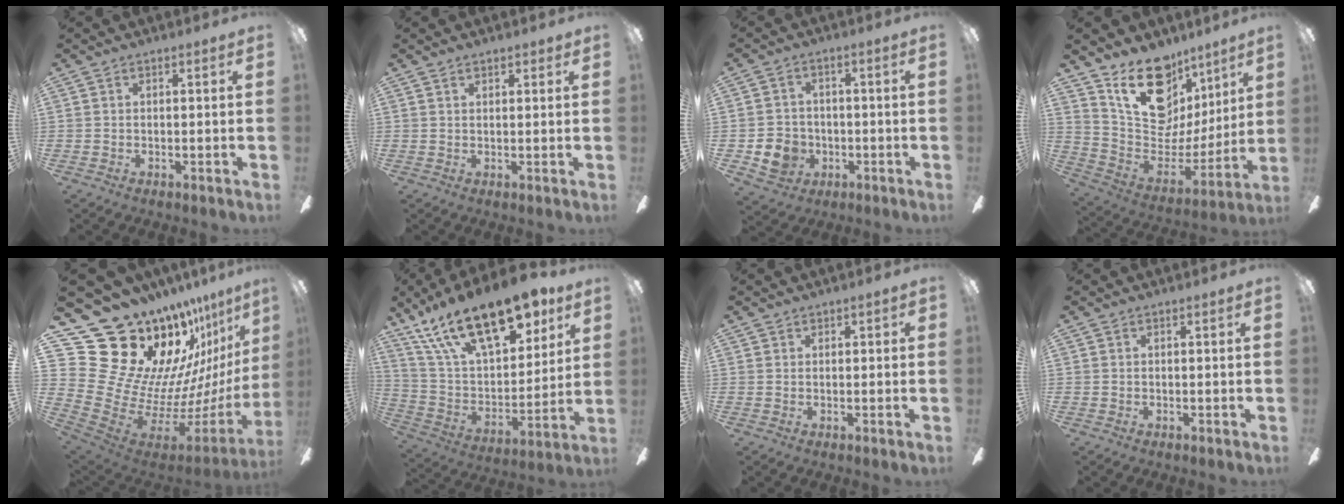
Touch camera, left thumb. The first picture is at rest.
{"total": 1.5, "force": [1.2, 0.7, 0.5], "torque": [-0.011, 0.000, 0.023]}
{"total": 7.2, "force": [-2.3, 6.5, 2.3], "torque": [-0.062, 0.017, -0.039]}
{"total": 22.1, "force": [13.5, 13.7, 10.9], "torque": [-0.167, -0.086, 0.252]}
{"total": 25.3, "force": [16.4, 15.0, 12.2], "torque": [-0.204, -0.188, 0.359]}
{"total": 24.0, "force": [15.5, 10.9, 14.7], "torque": [-0.262, -0.085, 0.271]}
{"total": 0.9, "force": [0.7, 0.6, 0.1], "torque": [0.007, -0.001, 0.010]}
{"total": 0.0}